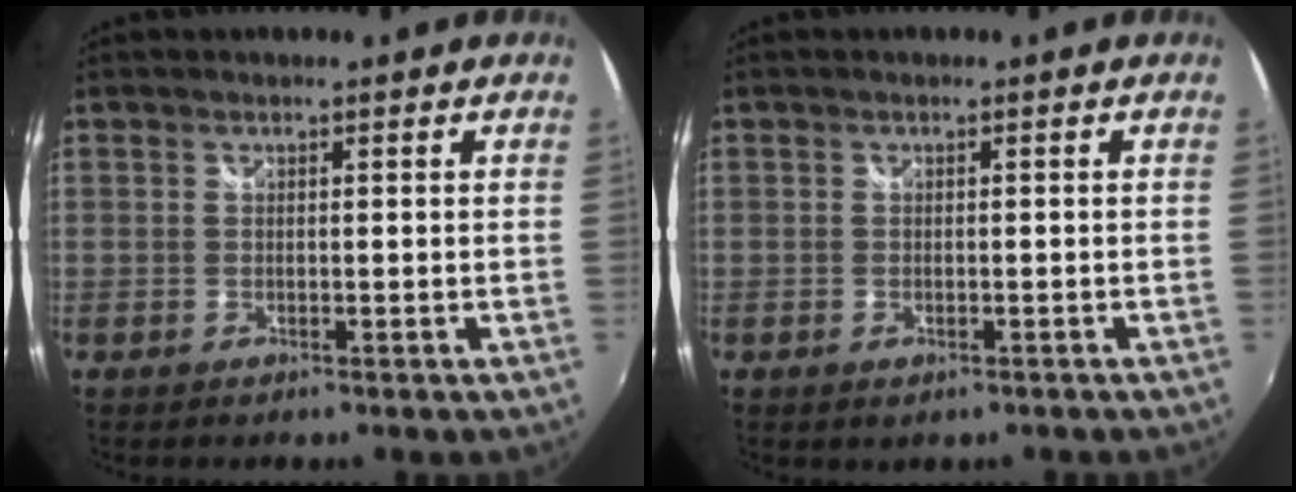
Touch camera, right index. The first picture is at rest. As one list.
[{"total": 1.5, "force": [-0.7, 1.1, 0.8], "torque": [-0.015, -0.004, -0.011]}]